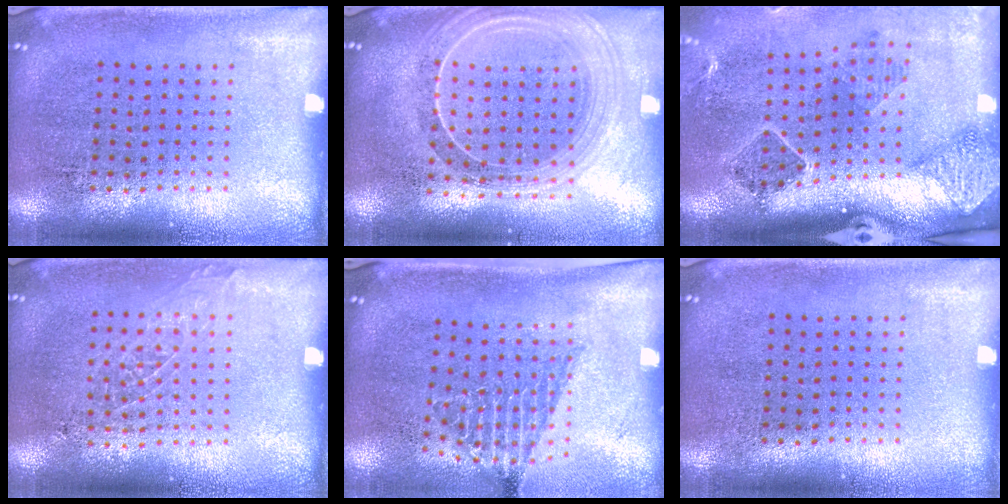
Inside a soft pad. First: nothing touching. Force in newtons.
{"total": 2.2, "press": 1.9, "slide": 1.0}
{"total": 1.8, "press": 1.6, "slide": 0.7}
{"total": 0.9, "press": 0.9, "slide": 0.1}
{"total": 1.3, "press": 1.0, "slide": 0.9}
{"total": 0.0}